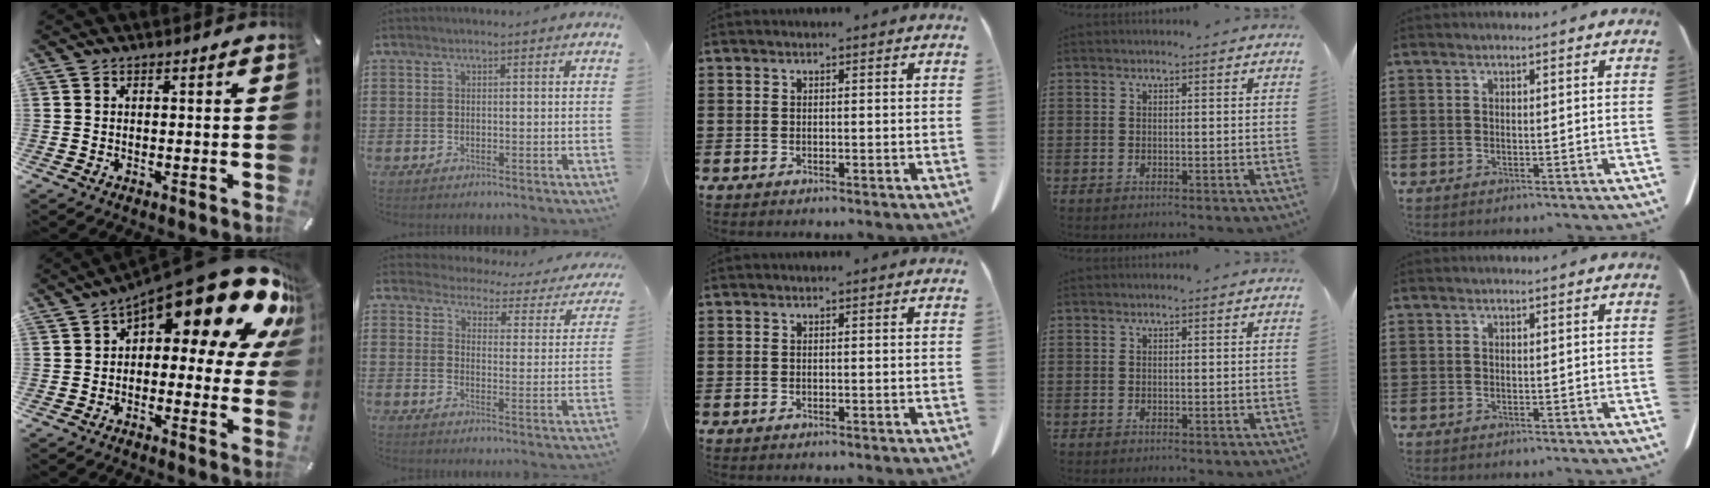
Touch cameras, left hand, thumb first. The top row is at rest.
{"thumb": {"total": 21.4, "force": [12.1, 8.4, 15.5], "torque": [-0.217, -0.085, 0.201]}, "index": {"total": 2.8, "force": [2.8, 0.5, 0.1], "torque": [-0.024, -0.027, 0.040]}}